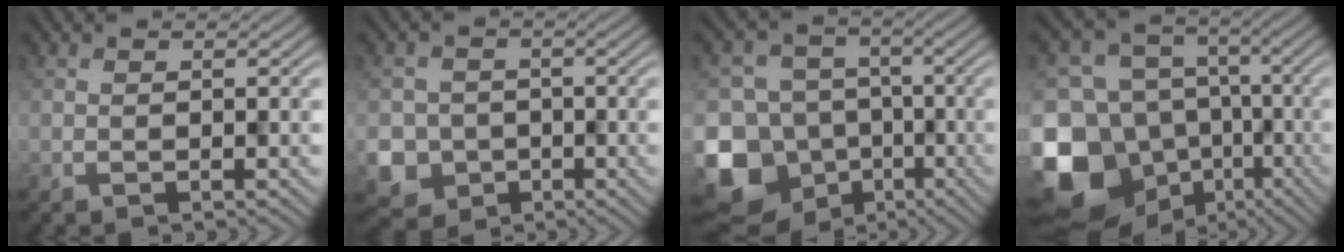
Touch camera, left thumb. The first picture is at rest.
{"total": 6.7, "force": [-2.5, 6.2, 1.0], "torque": [-0.035, -0.022, -0.058]}
{"total": 16.4, "force": [-9.2, 12.7, 4.9], "torque": [-0.161, -0.041, -0.144]}
{"total": 17.9, "force": [-7.9, 13.8, 8.1], "torque": [-0.227, -0.030, -0.101]}